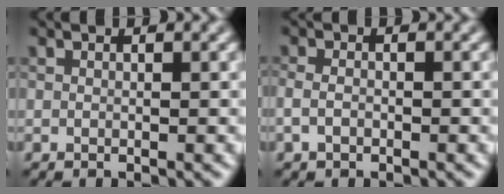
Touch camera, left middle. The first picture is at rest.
{"total": 1.2, "force": [-0.4, 0.8, 0.8], "torque": [-0.019, 0.001, -0.012]}